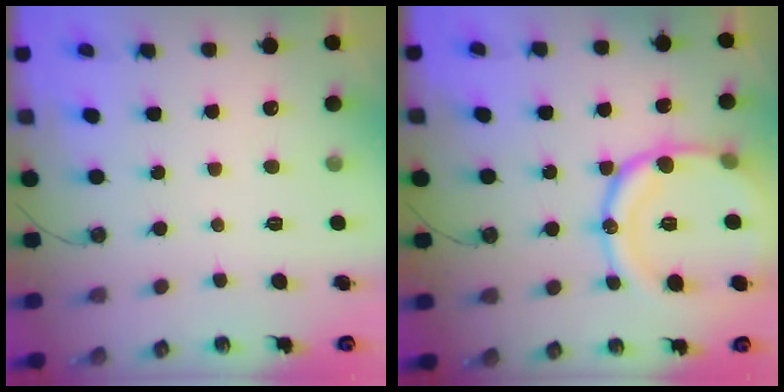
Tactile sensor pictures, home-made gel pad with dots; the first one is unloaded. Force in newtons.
{"total": 18.3, "press": 18.3, "slide": 1.1}